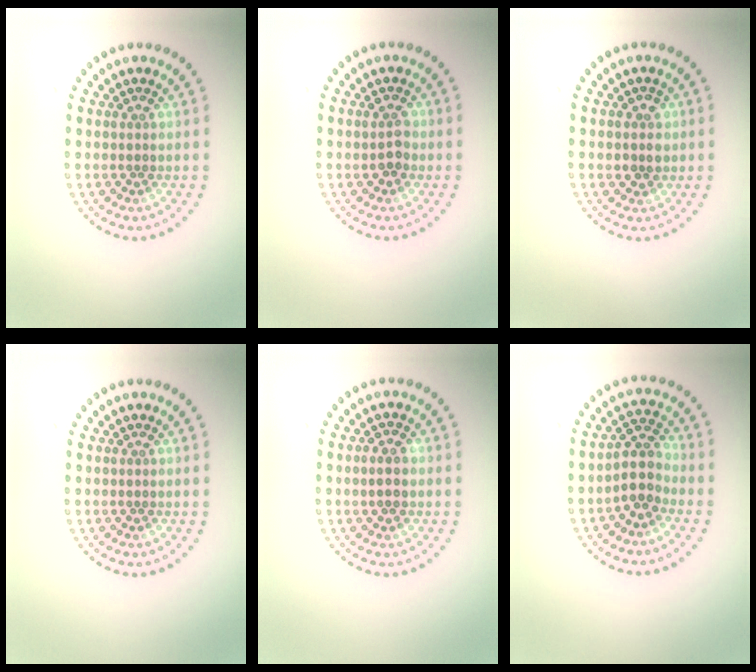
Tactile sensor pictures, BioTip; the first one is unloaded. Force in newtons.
{"total": 1.7, "press": 1.7, "slide": 0.1}
{"total": 1.9, "press": 1.8, "slide": 0.6}
{"total": 0.0}
{"total": 1.5, "press": 1.4, "slide": 0.3}
{"total": 2.9, "press": 2.4, "slide": 1.6}